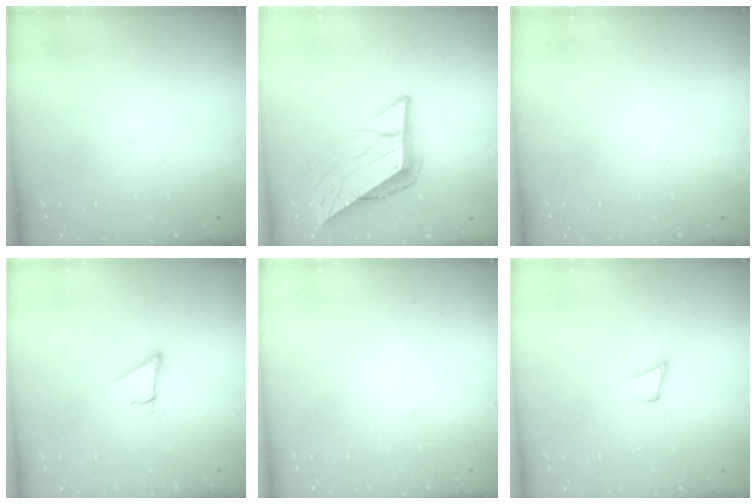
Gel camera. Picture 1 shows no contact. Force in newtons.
{"total": 10.2, "press": 10.1, "slide": 1.3}
{"total": 0.0}
{"total": 3.0, "press": 3.0, "slide": 0.1}
{"total": 2.0, "press": 2.0, "slide": 0.1}
{"total": 3.9, "press": 2.6, "slide": 2.9}